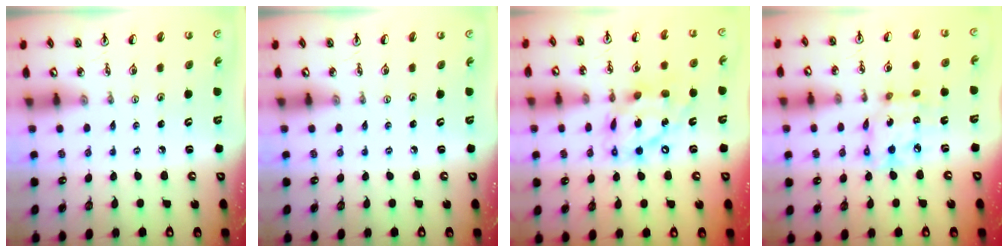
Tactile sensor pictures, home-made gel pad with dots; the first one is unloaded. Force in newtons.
{"total": 0.0}
{"total": 16.1, "press": 16.0, "slide": 1.4}
{"total": 10.2, "press": 10.1, "slide": 0.7}